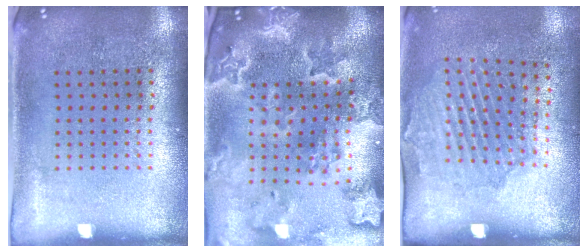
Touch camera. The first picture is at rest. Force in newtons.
{"total": 3.6, "press": 3.2, "slide": 1.8}
{"total": 1.7, "press": 1.4, "slide": 0.8}